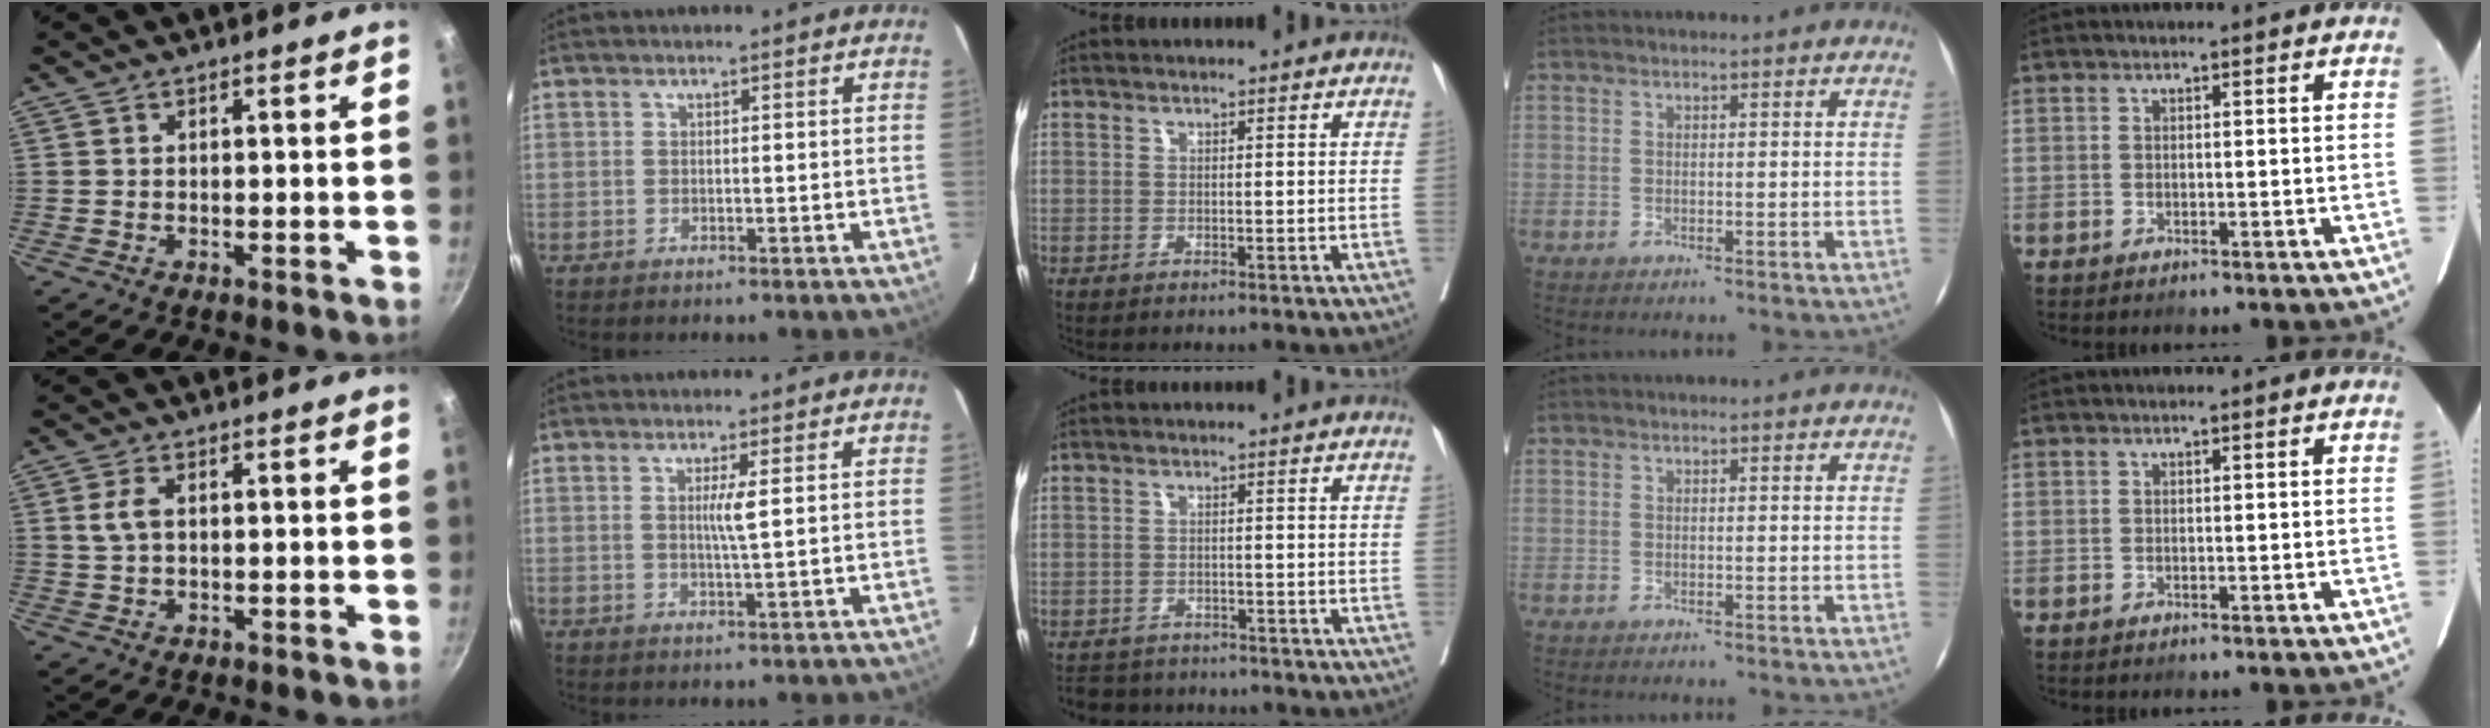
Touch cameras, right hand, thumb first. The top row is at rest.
{"thumb": {"total": 3.1, "force": [0.5, 1.7, 2.5], "torque": [-0.060, 0.006, 0.011]}, "index": {"total": 2.5, "force": [0.5, -0.5, 2.4], "torque": [-0.046, -0.005, 0.009]}, "middle": {"total": 5.0, "force": [-4.8, 1.6, 0.2], "torque": [0.001, -0.003, -0.070]}}